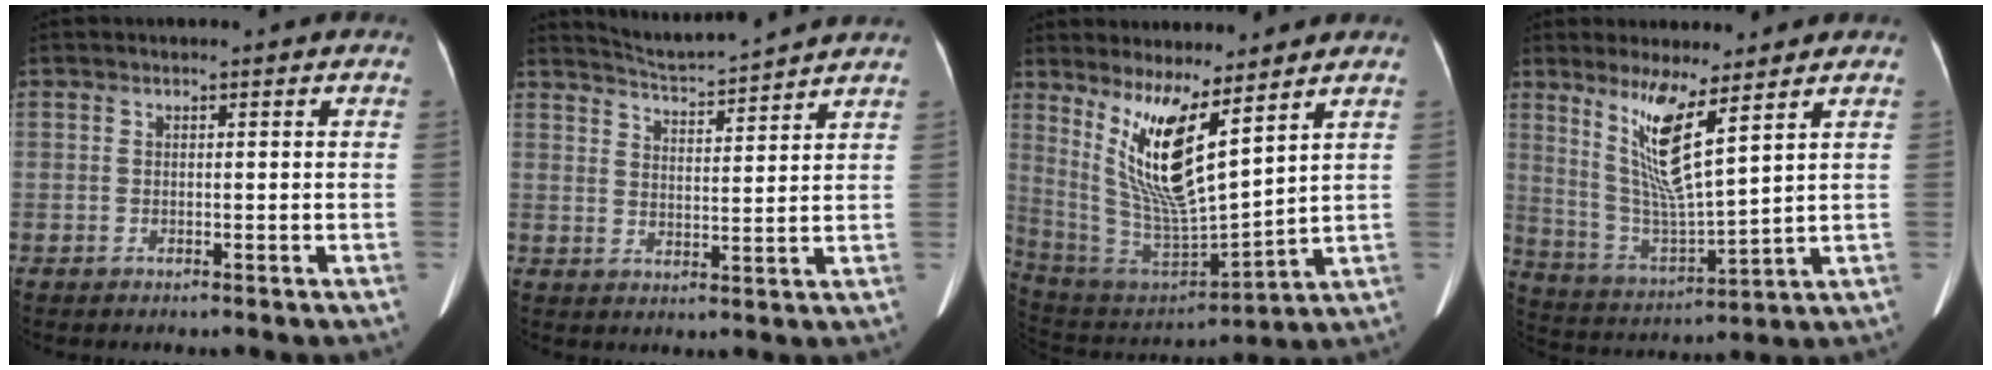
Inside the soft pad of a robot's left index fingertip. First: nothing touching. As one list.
[{"total": 8.5, "force": [8.3, -1.3, 1.7], "torque": [-0.046, 0.006, 0.133]}, {"total": 12.3, "force": [6.8, 1.8, 10.1], "torque": [-0.214, -0.024, 0.143]}, {"total": 9.9, "force": [5.3, 0.3, 8.3], "torque": [-0.164, -0.022, 0.108]}]